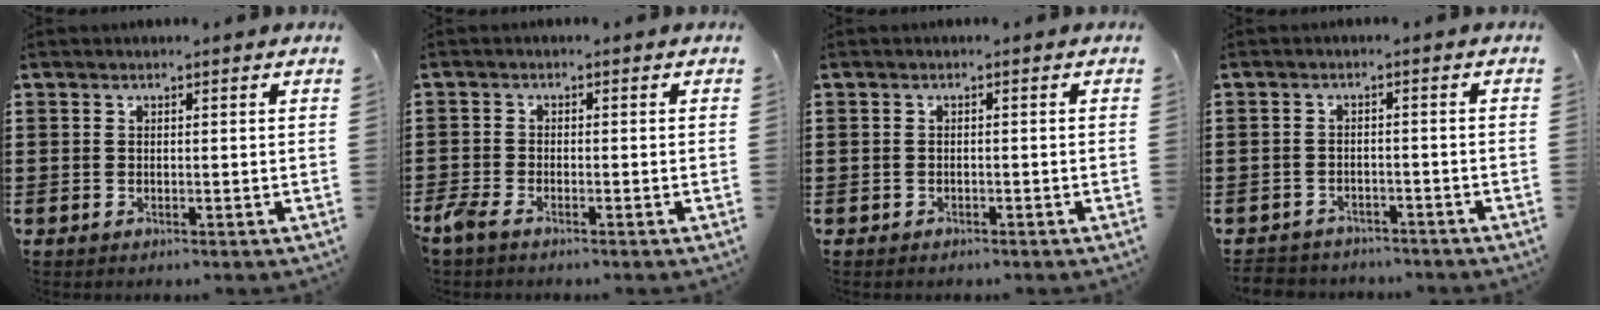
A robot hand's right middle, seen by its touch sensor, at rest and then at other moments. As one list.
[{"total": 2.3, "force": [-1.9, 0.6, 1.2], "torque": [-0.052, -0.007, -0.046]}, {"total": 0.7, "force": [-0.6, 0.3, 0.0], "torque": [-0.002, -0.001, -0.014]}, {"total": 2.6, "force": [-2.6, 0.5, -0.2], "torque": [-0.004, -0.005, -0.056]}]